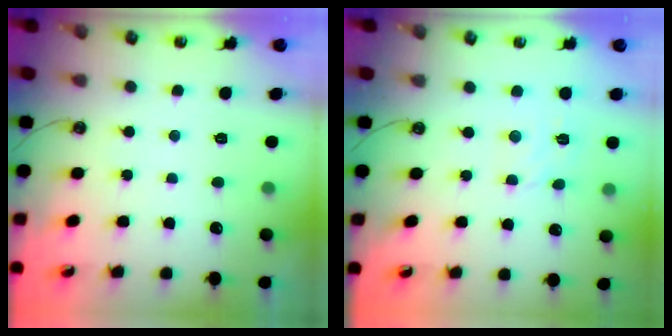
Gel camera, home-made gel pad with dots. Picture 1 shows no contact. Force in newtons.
{"total": 2.9, "press": 2.8, "slide": 0.6}